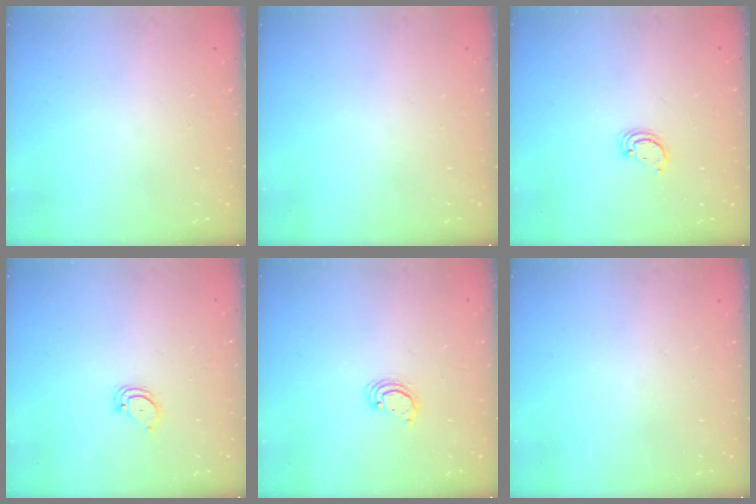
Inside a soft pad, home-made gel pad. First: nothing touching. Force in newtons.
{"total": 0.0}
{"total": 2.6, "press": 2.6, "slide": 0.2}
{"total": 3.0, "press": 3.0, "slide": 0.2}
{"total": 2.7, "press": 2.7, "slide": 0.2}
{"total": 0.0}